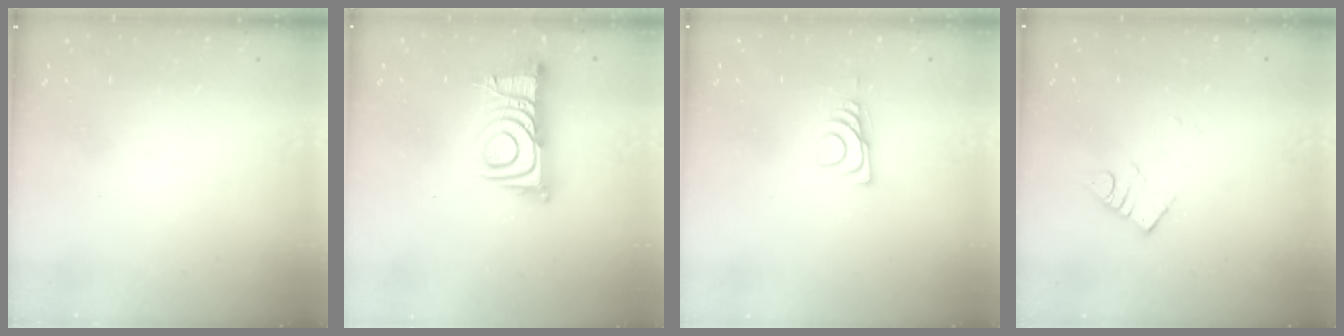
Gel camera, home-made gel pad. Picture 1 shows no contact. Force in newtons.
{"total": 11.0, "press": 11.0, "slide": 0.6}
{"total": 6.6, "press": 6.6, "slide": 0.9}
{"total": 4.2, "press": 4.2, "slide": 0.6}